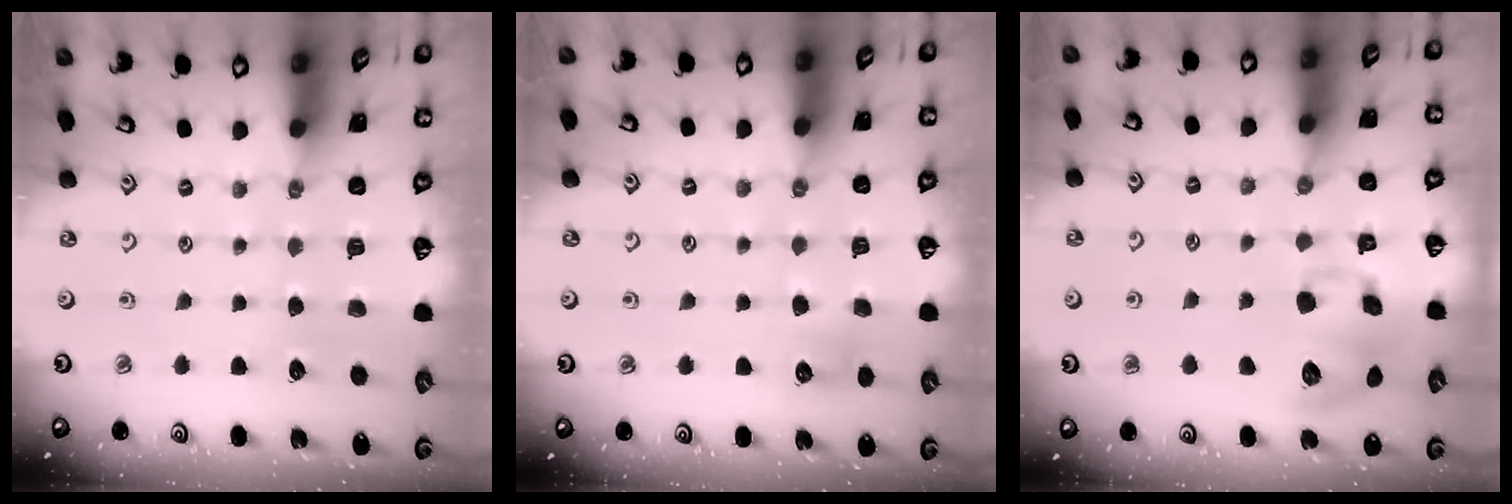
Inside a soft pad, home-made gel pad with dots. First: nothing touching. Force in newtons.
{"total": 5.7, "press": 5.7, "slide": 0.7}
{"total": 11.0, "press": 10.8, "slide": 1.8}